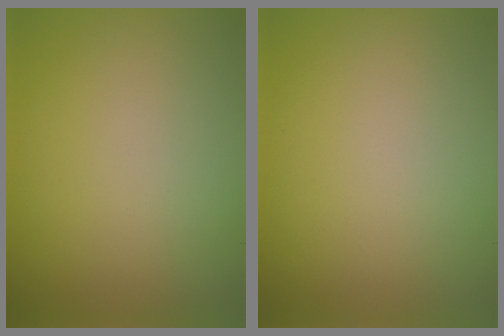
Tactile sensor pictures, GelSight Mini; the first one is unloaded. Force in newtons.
{"total": 0.0}